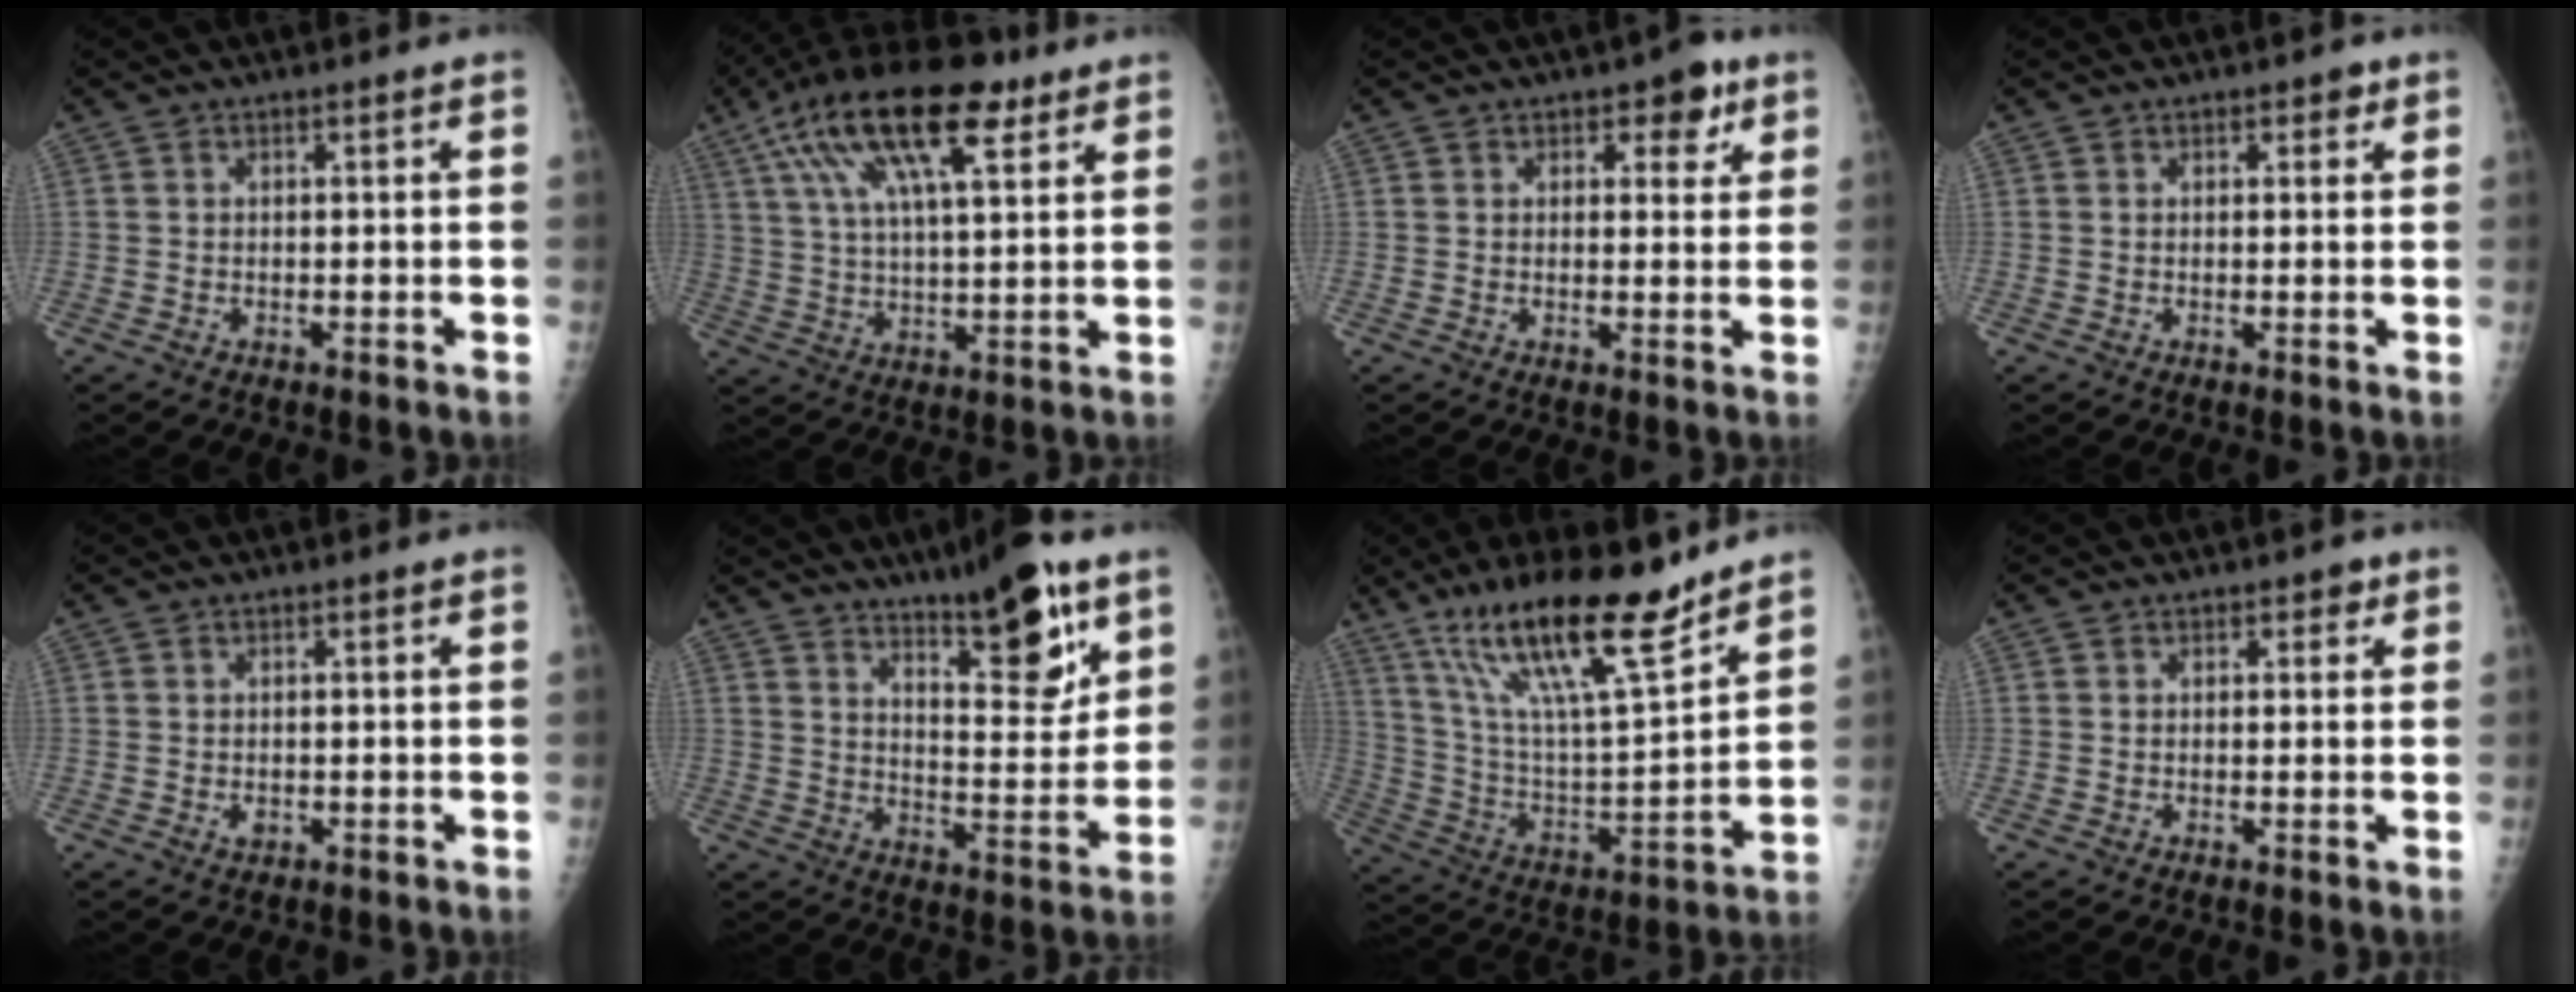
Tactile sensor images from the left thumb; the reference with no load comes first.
{"total": 19.8, "force": [10.1, 7.3, 15.4], "torque": [-0.271, -0.001, 0.172]}
{"total": 5.1, "force": [2.5, 3.2, 3.0], "torque": [-0.002, -0.008, 0.026]}
{"total": 2.0, "force": [1.0, 1.3, 1.1], "torque": [0.005, -0.002, 0.009]}
{"total": 1.2, "force": [-0.2, 1.0, 0.8], "torque": [-0.008, 0.000, -0.001]}
{"total": 15.4, "force": [9.6, 4.5, 11.2], "torque": [-0.132, -0.062, 0.153]}
{"total": 22.2, "force": [15.6, 4.7, 15.1], "torque": [-0.244, -0.071, 0.279]}
{"total": 2.1, "force": [1.0, 1.5, 1.1], "torque": [0.007, -0.001, 0.008]}